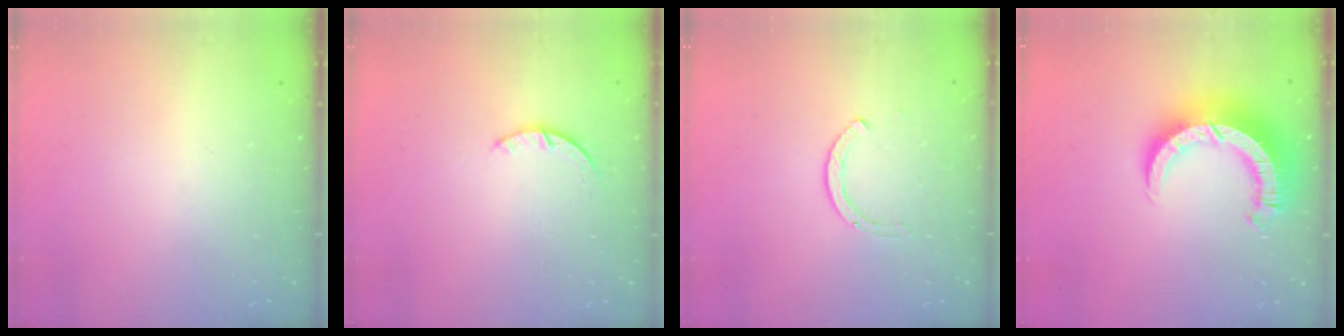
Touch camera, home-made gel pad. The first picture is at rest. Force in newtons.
{"total": 2.4, "press": 2.4, "slide": 0.3}
{"total": 2.6, "press": 2.6, "slide": 0.3}
{"total": 12.6, "press": 12.6, "slide": 1.4}